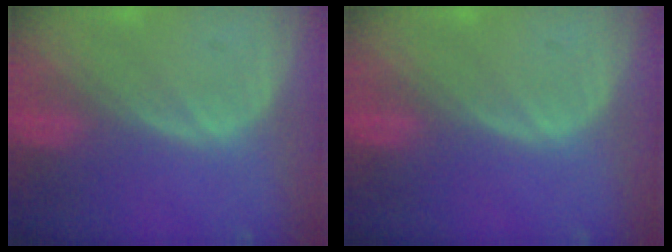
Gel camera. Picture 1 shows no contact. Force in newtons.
{"total": 0.0}